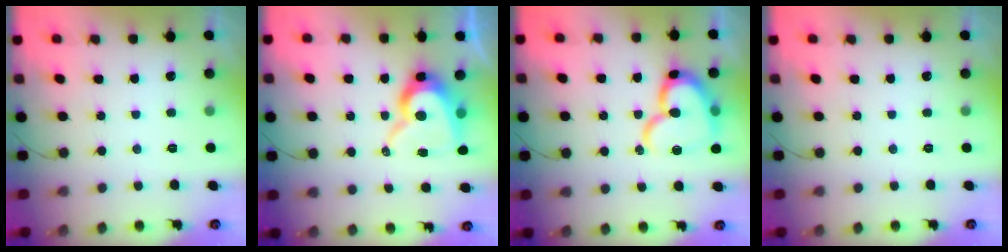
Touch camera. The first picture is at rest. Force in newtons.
{"total": 12.7, "press": 12.7, "slide": 0.9}
{"total": 16.9, "press": 16.9, "slide": 1.7}
{"total": 0.0}